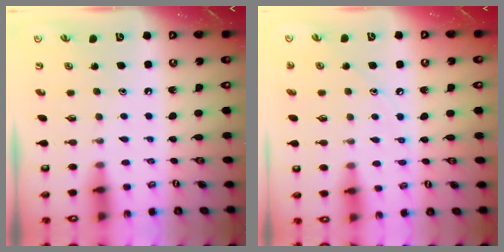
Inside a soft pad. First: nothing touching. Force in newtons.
{"total": 5.4, "press": 5.3, "slide": 0.6}